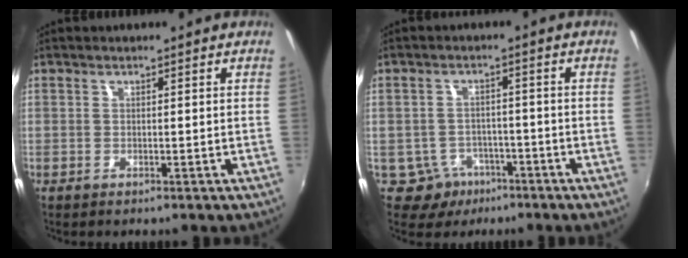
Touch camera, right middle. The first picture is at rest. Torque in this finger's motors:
{"motor_torque": [0.28, -0.31, -0.09, -0.02]}